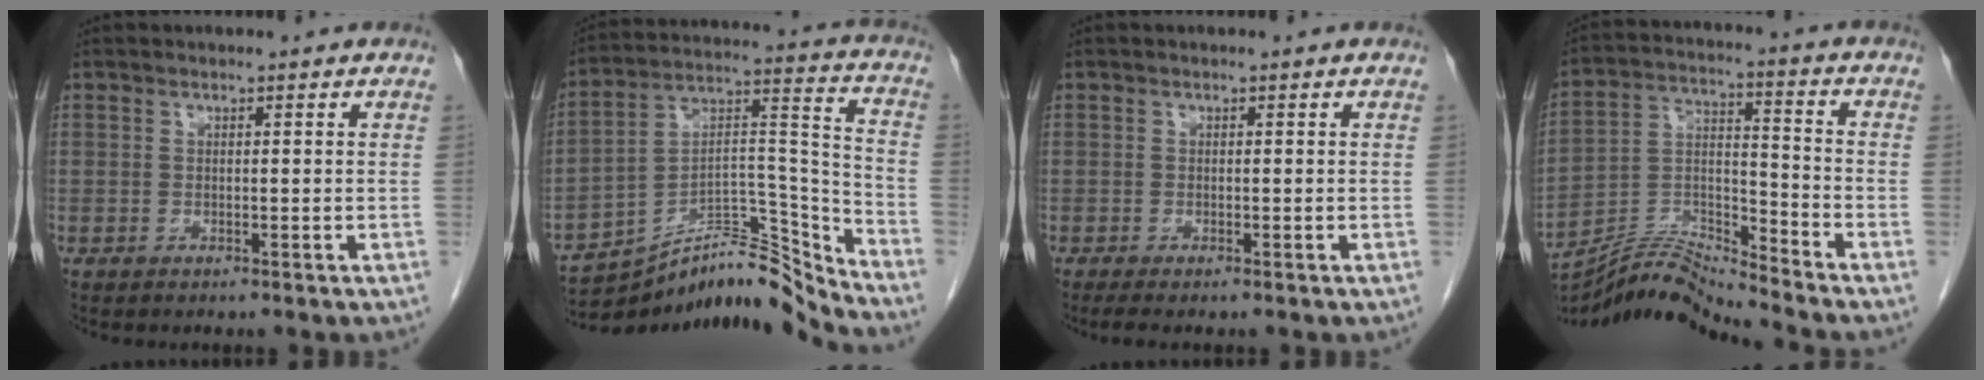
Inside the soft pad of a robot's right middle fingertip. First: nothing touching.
{"total": 15.8, "force": [-15.3, 0.1, 3.9], "torque": [-0.045, 0.065, -0.257]}
{"total": 1.8, "force": [-1.3, 0.2, 1.2], "torque": [-0.020, -0.007, -0.020]}
{"total": 11.5, "force": [-11.2, -1.8, 2.0], "torque": [-0.038, 0.027, -0.210]}